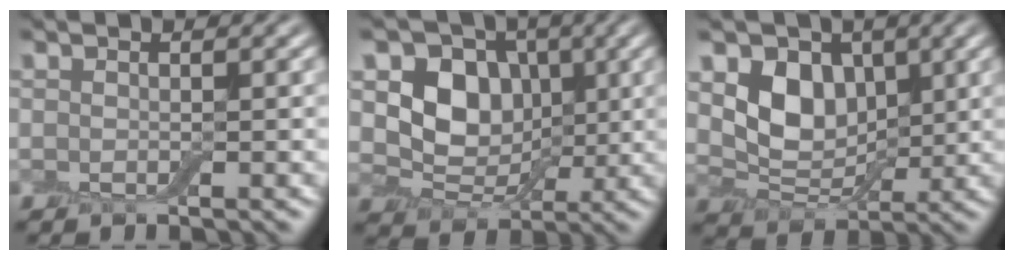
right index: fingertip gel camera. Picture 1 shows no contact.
{"total": 6.3, "force": [1.4, 5.2, 3.3], "torque": [-0.051, -0.005, 0.015]}
{"total": 5.4, "force": [1.6, 4.0, 3.2], "torque": [-0.064, -0.009, 0.025]}